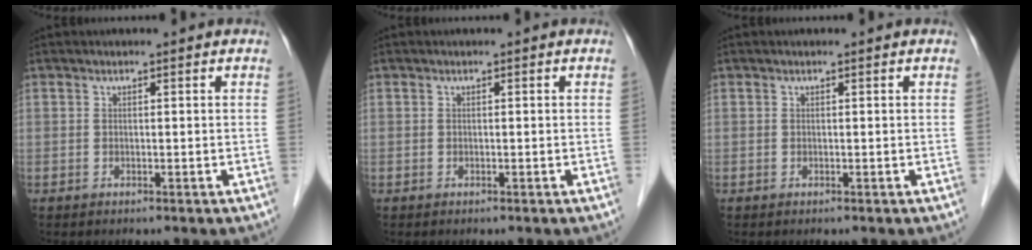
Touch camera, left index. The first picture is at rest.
{"total": 0.0}
{"total": 0.0}